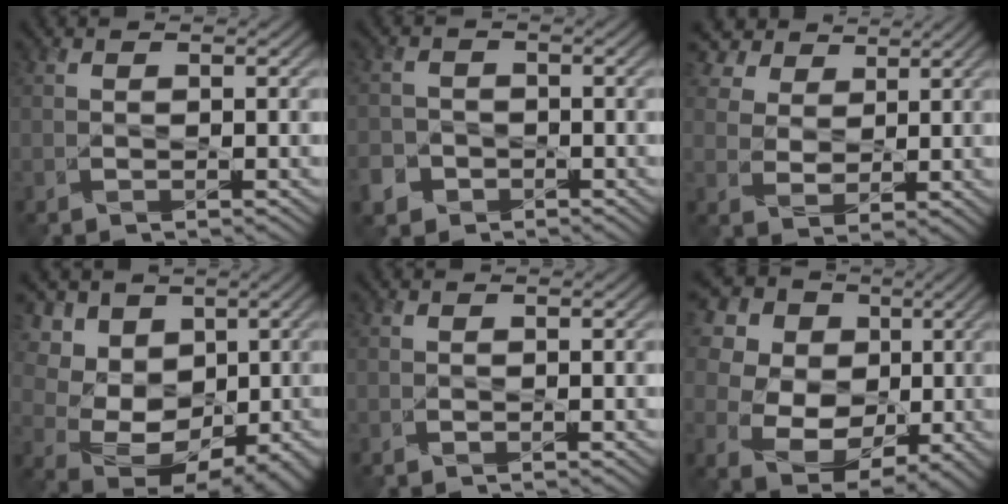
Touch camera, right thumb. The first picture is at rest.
{"total": 4.0, "force": [-2.5, 3.0, 0.6], "torque": [-0.004, -0.009, -0.055]}
{"total": 6.8, "force": [4.3, 4.5, 2.7], "torque": [-0.082, -0.004, 0.086]}
{"total": 11.8, "force": [2.8, 9.5, 6.4], "torque": [-0.169, 0.020, 0.045]}
{"total": 0.0}
{"total": 16.2, "force": [4.6, 13.2, 8.1], "torque": [-0.234, 0.039, 0.096]}